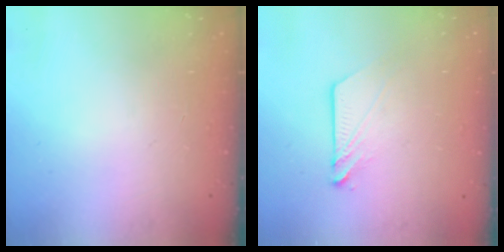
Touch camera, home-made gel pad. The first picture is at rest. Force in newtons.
{"total": 5.6, "press": 5.6, "slide": 0.3}